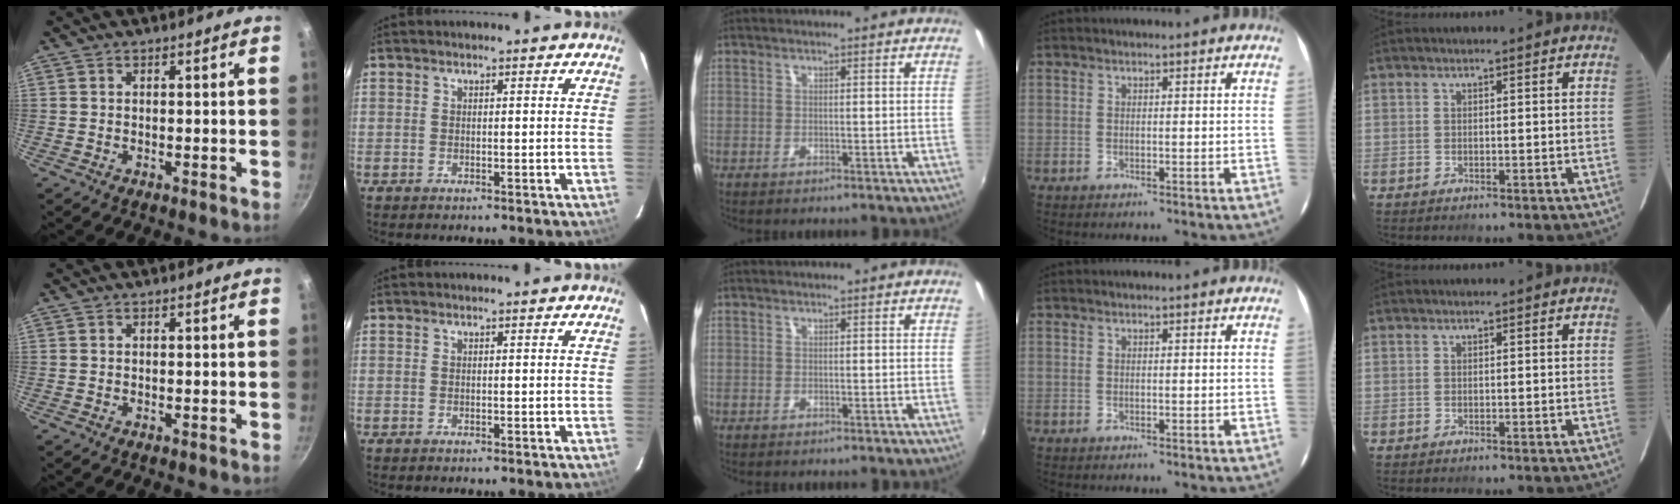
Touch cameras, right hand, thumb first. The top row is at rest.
{}